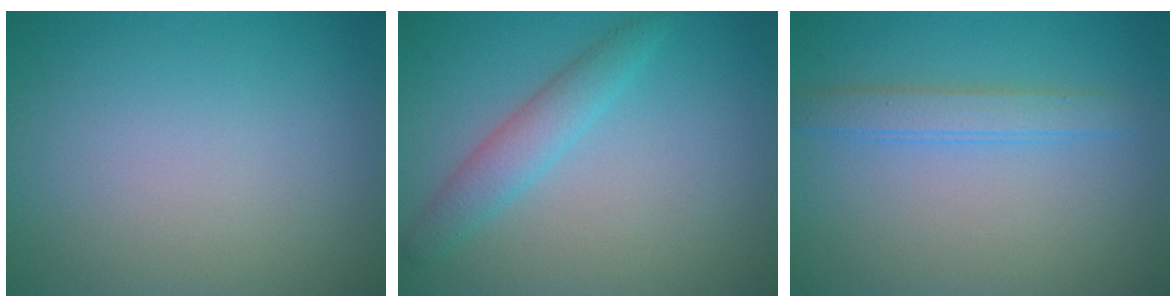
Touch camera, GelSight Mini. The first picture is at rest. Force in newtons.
{"total": 2.7, "press": 2.7, "slide": 0.1}
{"total": 2.2, "press": 2.2, "slide": 0.1}